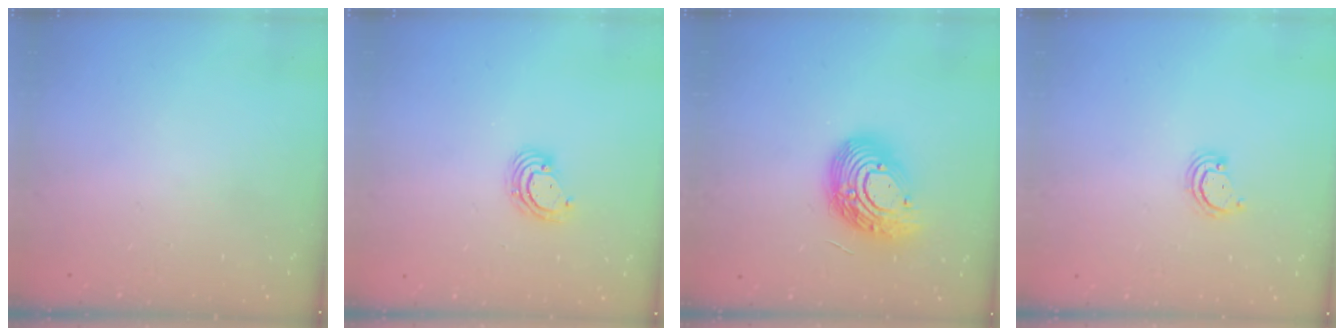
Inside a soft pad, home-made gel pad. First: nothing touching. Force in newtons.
{"total": 4.4, "press": 4.4, "slide": 0.4}
{"total": 16.1, "press": 16.0, "slide": 1.3}
{"total": 3.3, "press": 3.3, "slide": 0.4}